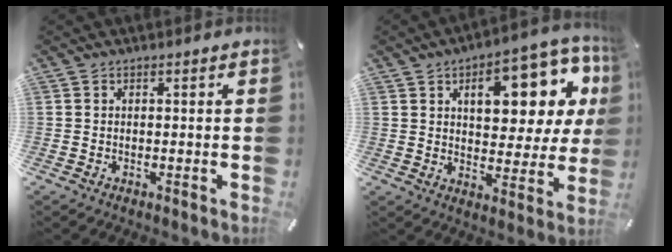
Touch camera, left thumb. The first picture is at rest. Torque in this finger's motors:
{"motor_torque": [2.46, 2.54, 1.47, -1.30, 0.17]}